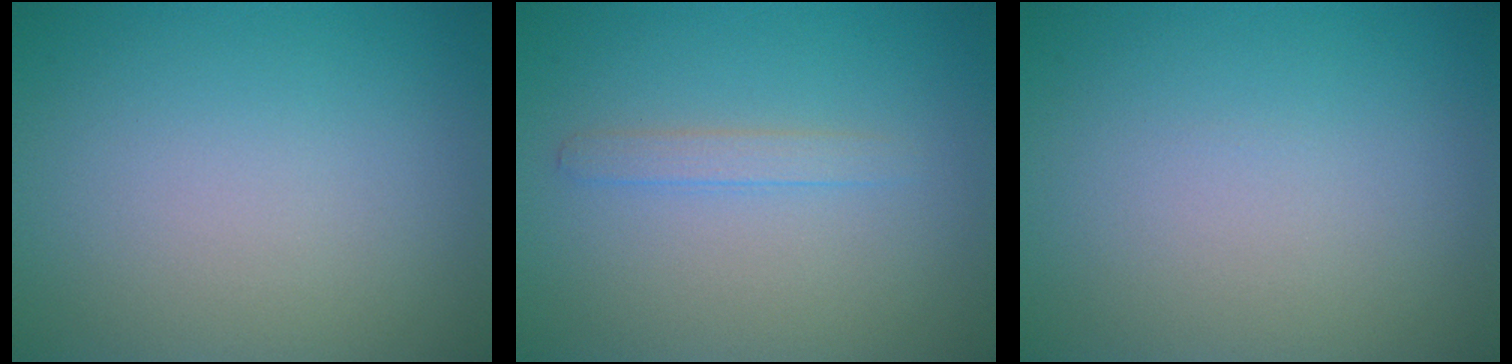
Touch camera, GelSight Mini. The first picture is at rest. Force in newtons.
{"total": 1.3, "press": 1.3, "slide": 0.1}
{"total": 0.0}